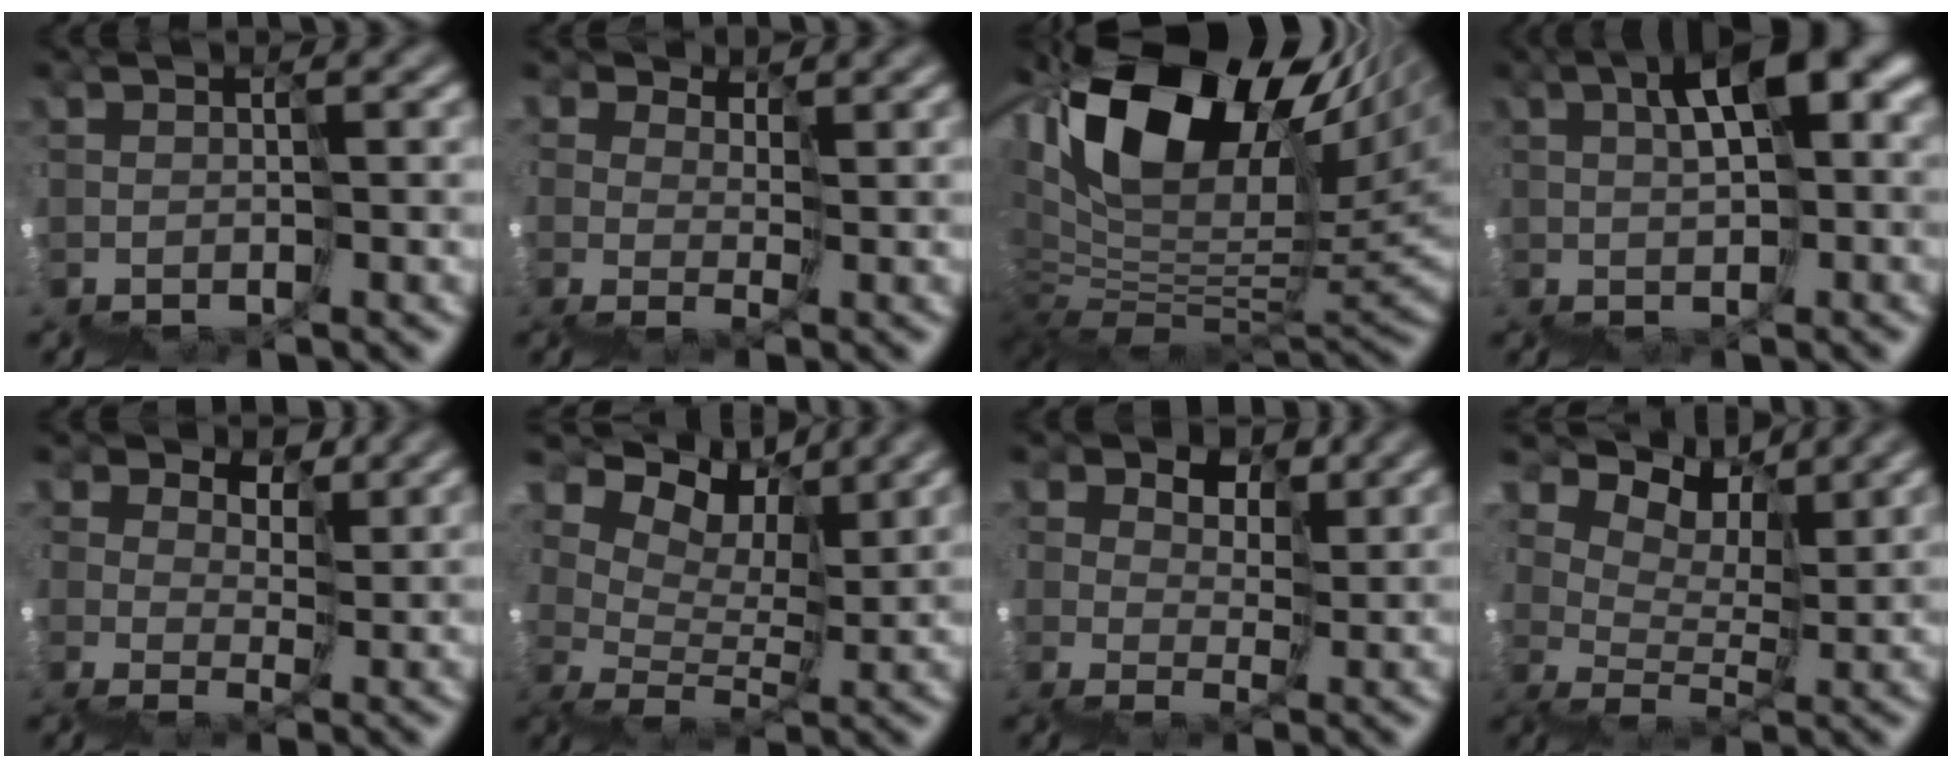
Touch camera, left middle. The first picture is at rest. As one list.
[{"total": 2.7, "force": [2.2, 1.5, 0.3], "torque": [0.004, 0.010, 0.049]}, {"total": 13.0, "force": [6.5, 7.1, 8.7], "torque": [-0.160, 0.023, 0.124]}, {"total": 7.6, "force": [3.1, 3.2, 6.1], "torque": [-0.102, 0.027, 0.049]}, {"total": 5.2, "force": [2.5, 4.1, 2.0], "torque": [-0.024, 0.009, 0.051]}, {"total": 6.3, "force": [6.0, 1.8, 0.0], "torque": [0.005, 0.024, 0.100]}, {"total": 6.0, "force": [3.0, 4.5, 2.4], "torque": [-0.025, 0.016, 0.060]}, {"total": 5.5, "force": [5.3, 0.7, -1.0], "torque": [0.024, 0.022, 0.087]}]